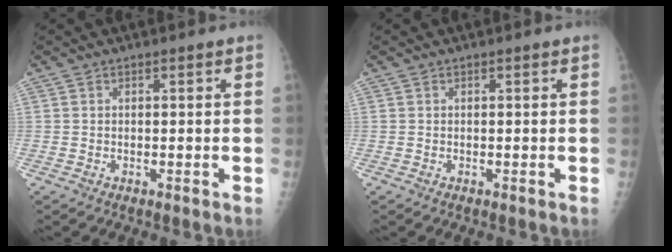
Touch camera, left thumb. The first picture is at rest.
{"total": 0.0}